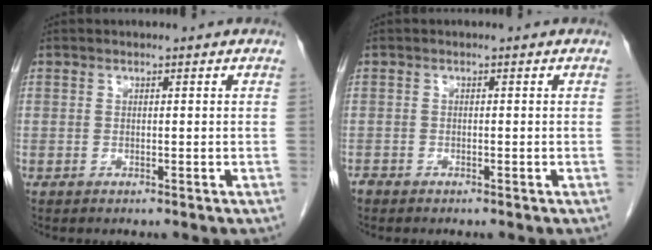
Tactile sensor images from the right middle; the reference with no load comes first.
{"total": 0.6, "force": [-0.6, 0.3, 0.1], "torque": [-0.004, 0.000, -0.014]}